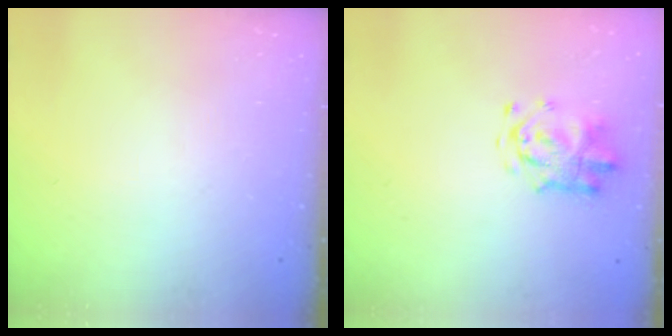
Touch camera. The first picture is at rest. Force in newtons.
{"total": 4.5, "press": 4.4, "slide": 0.9}